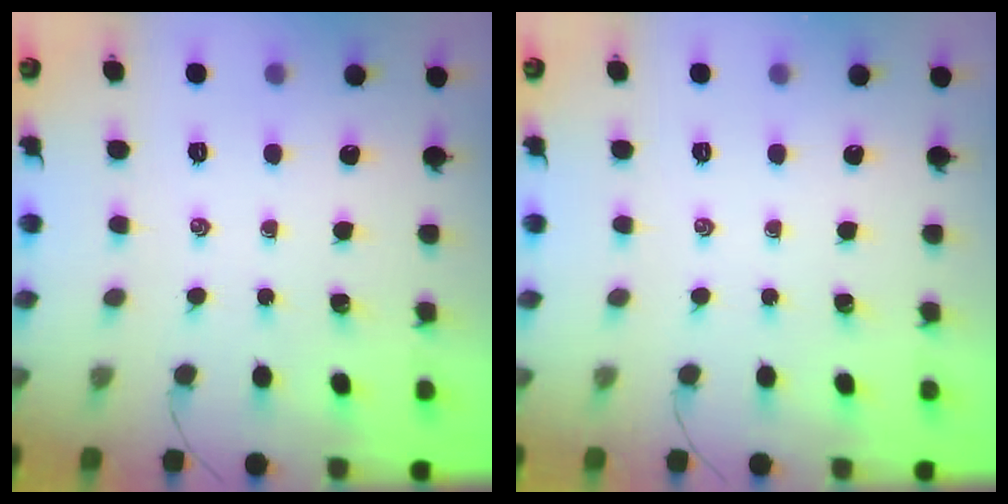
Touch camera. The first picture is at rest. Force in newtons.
{"total": 0.0}